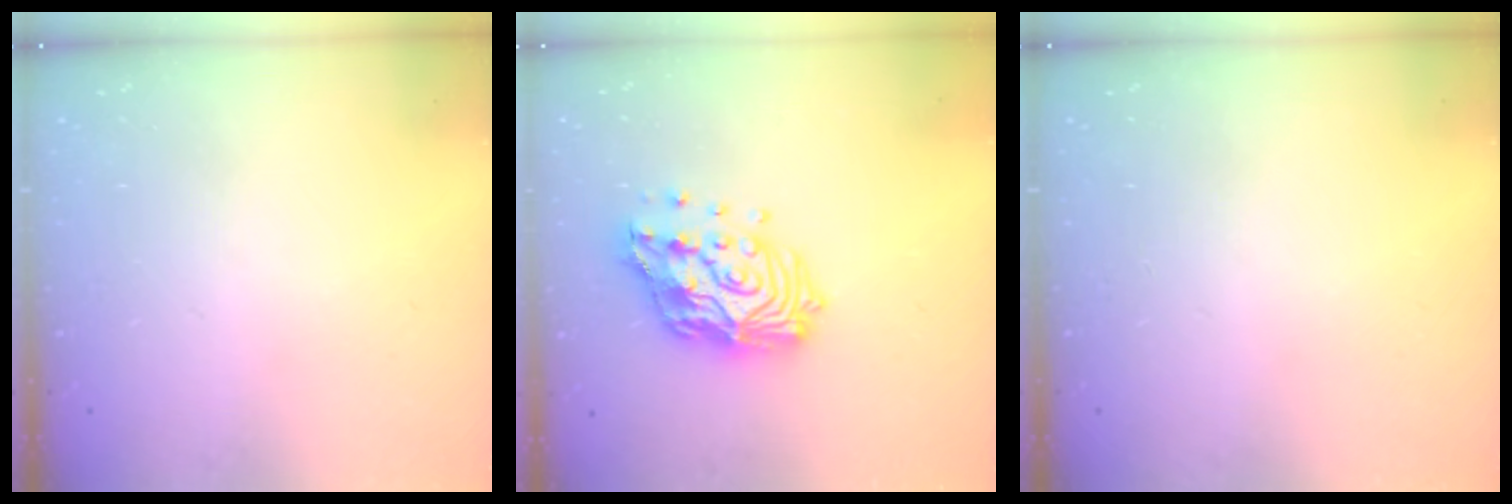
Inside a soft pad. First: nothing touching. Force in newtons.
{"total": 16.3, "press": 16.2, "slide": 1.6}
{"total": 0.0}